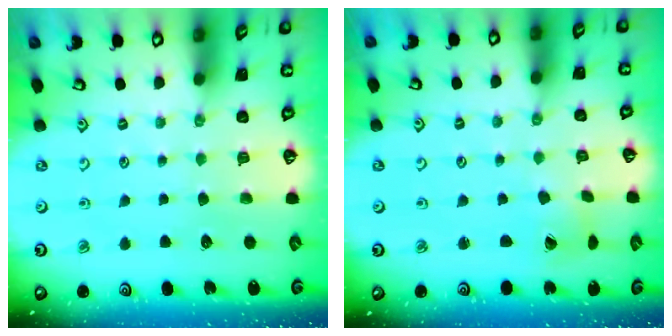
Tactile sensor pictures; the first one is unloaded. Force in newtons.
{"total": 2.9, "press": 2.8, "slide": 0.4}